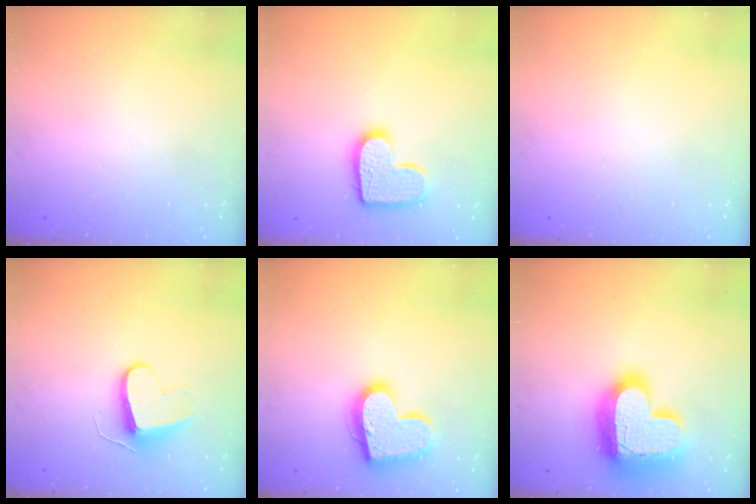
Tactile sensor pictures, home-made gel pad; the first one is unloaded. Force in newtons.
{"total": 13.5, "press": 13.5, "slide": 0.8}
{"total": 0.0}
{"total": 9.4, "press": 9.4, "slide": 0.9}
{"total": 18.0, "press": 17.9, "slide": 1.4}
{"total": 23.6, "press": 23.5, "slide": 2.0}